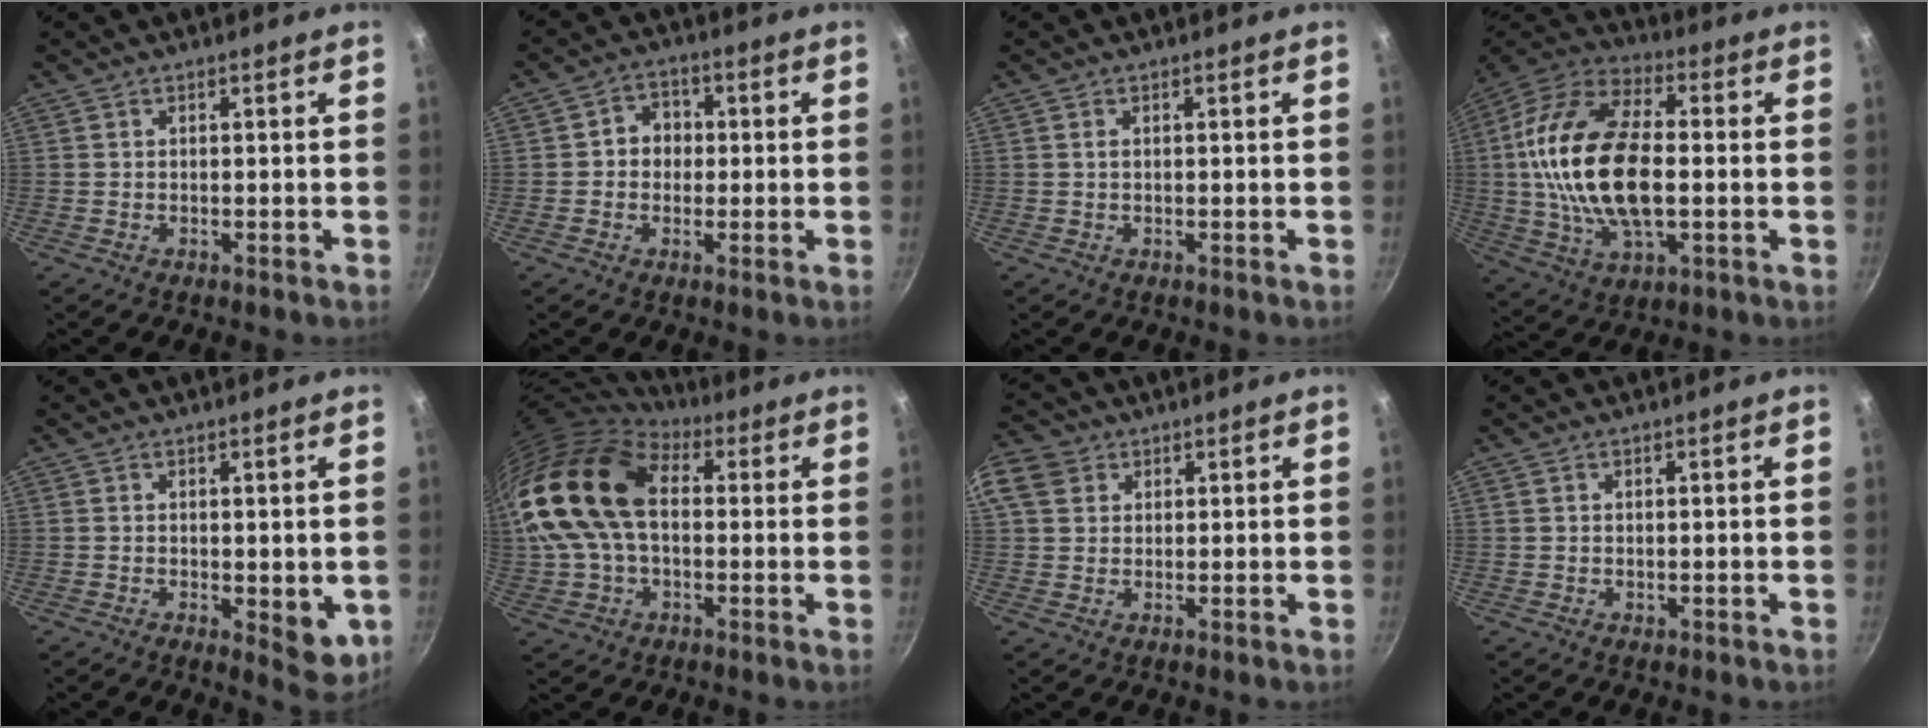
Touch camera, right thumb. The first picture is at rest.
{"total": 5.4, "force": [0.1, 4.7, 2.6], "torque": [-0.006, 0.011, -0.008]}
{"total": 0.7, "force": [0.2, 0.4, 0.5], "torque": [-0.010, 0.002, 0.003]}
{"total": 23.6, "force": [0.0, 12.6, 20.0], "torque": [-0.381, 0.024, -0.009]}
{"total": 6.2, "force": [-0.6, 2.9, 5.5], "torque": [-0.056, -0.011, -0.001]}
{"total": 21.8, "force": [3.2, 14.3, 16.2], "torque": [-0.331, 0.028, 0.047]}
{"total": 8.9, "force": [3.4, 7.2, 4.1], "torque": [-0.074, 0.007, 0.054]}
{"total": 0.7, "force": [0.3, 0.6, 0.3], "torque": [-0.001, 0.000, 0.003]}